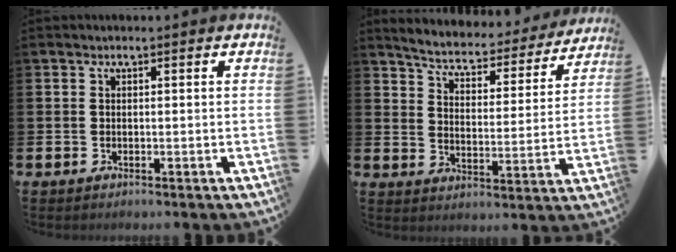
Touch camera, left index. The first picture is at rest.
{"total": 4.9, "force": [4.7, 1.2, 1.1], "torque": [-0.048, -0.041, 0.073]}